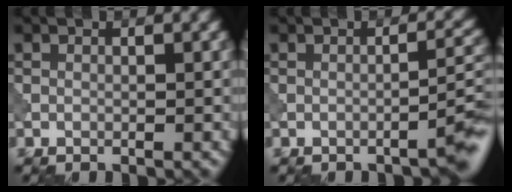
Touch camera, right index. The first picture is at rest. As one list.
[{"total": 2.8, "force": [-2.0, 0.3, 2.0], "torque": [-0.019, 0.018, -0.039]}]